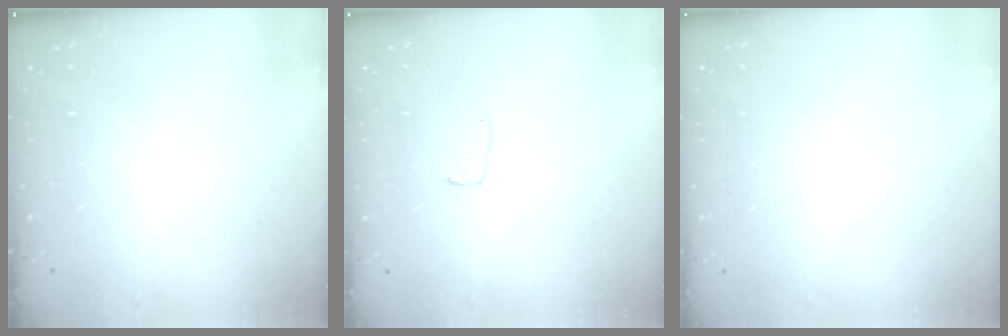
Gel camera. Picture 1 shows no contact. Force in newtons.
{"total": 3.3, "press": 3.3, "slide": 0.2}
{"total": 0.0}